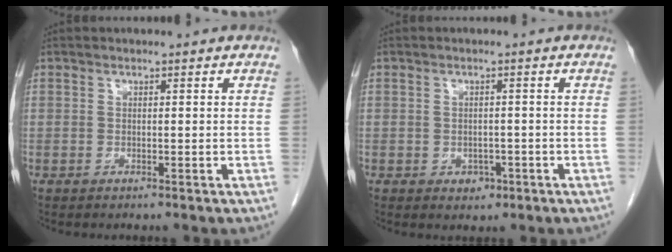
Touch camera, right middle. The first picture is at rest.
{"total": 2.0, "force": [-0.9, 1.5, 1.0], "torque": [-0.014, 0.002, -0.005]}